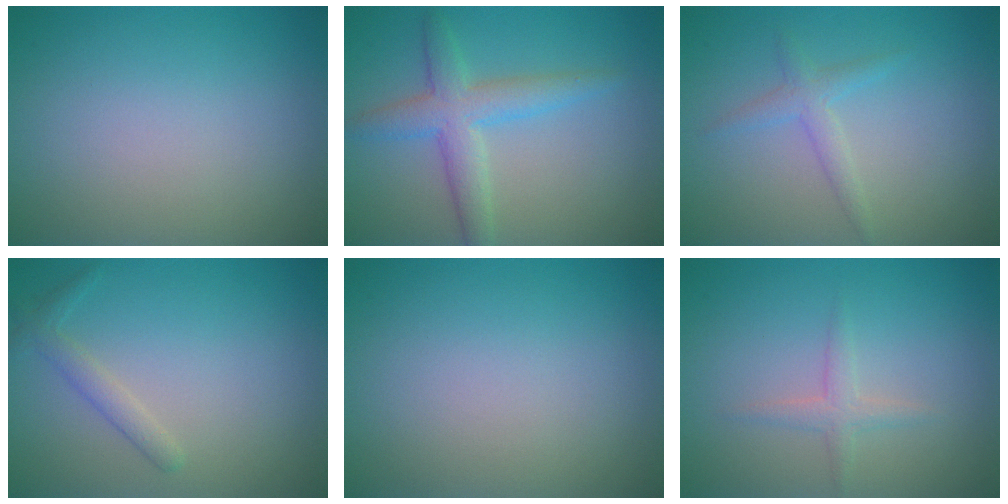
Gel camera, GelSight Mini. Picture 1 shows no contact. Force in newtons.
{"total": 4.0, "press": 4.0, "slide": 0.1}
{"total": 1.7, "press": 1.7, "slide": 0.1}
{"total": 1.6, "press": 1.6, "slide": 0.1}
{"total": 0.0}
{"total": 1.4, "press": 1.4, "slide": 0.1}